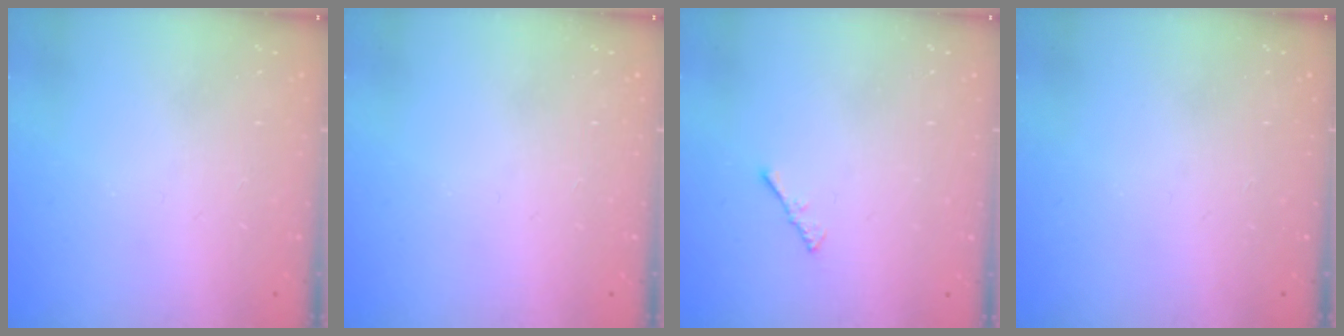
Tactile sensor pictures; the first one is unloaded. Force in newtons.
{"total": 0.0}
{"total": 1.5, "press": 1.4, "slide": 0.4}
{"total": 0.0}